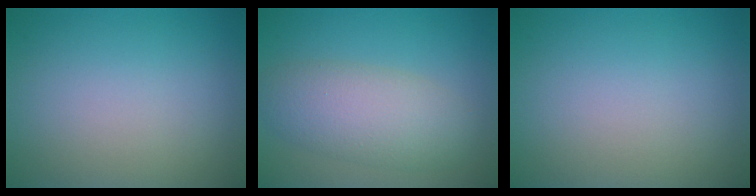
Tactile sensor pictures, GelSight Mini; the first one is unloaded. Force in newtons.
{"total": 5.2, "press": 5.2, "slide": 0.1}
{"total": 0.0}